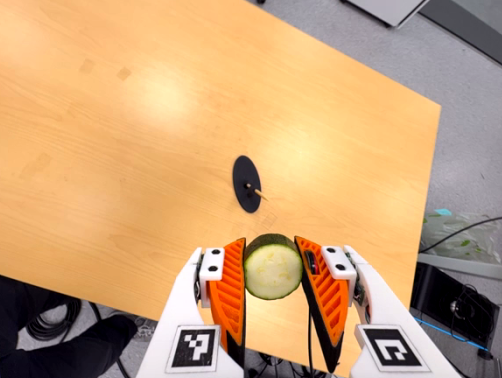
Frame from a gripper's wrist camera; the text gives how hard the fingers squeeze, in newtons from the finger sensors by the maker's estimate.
{"total": 11.1, "left": 10.3, "right": 12.0}